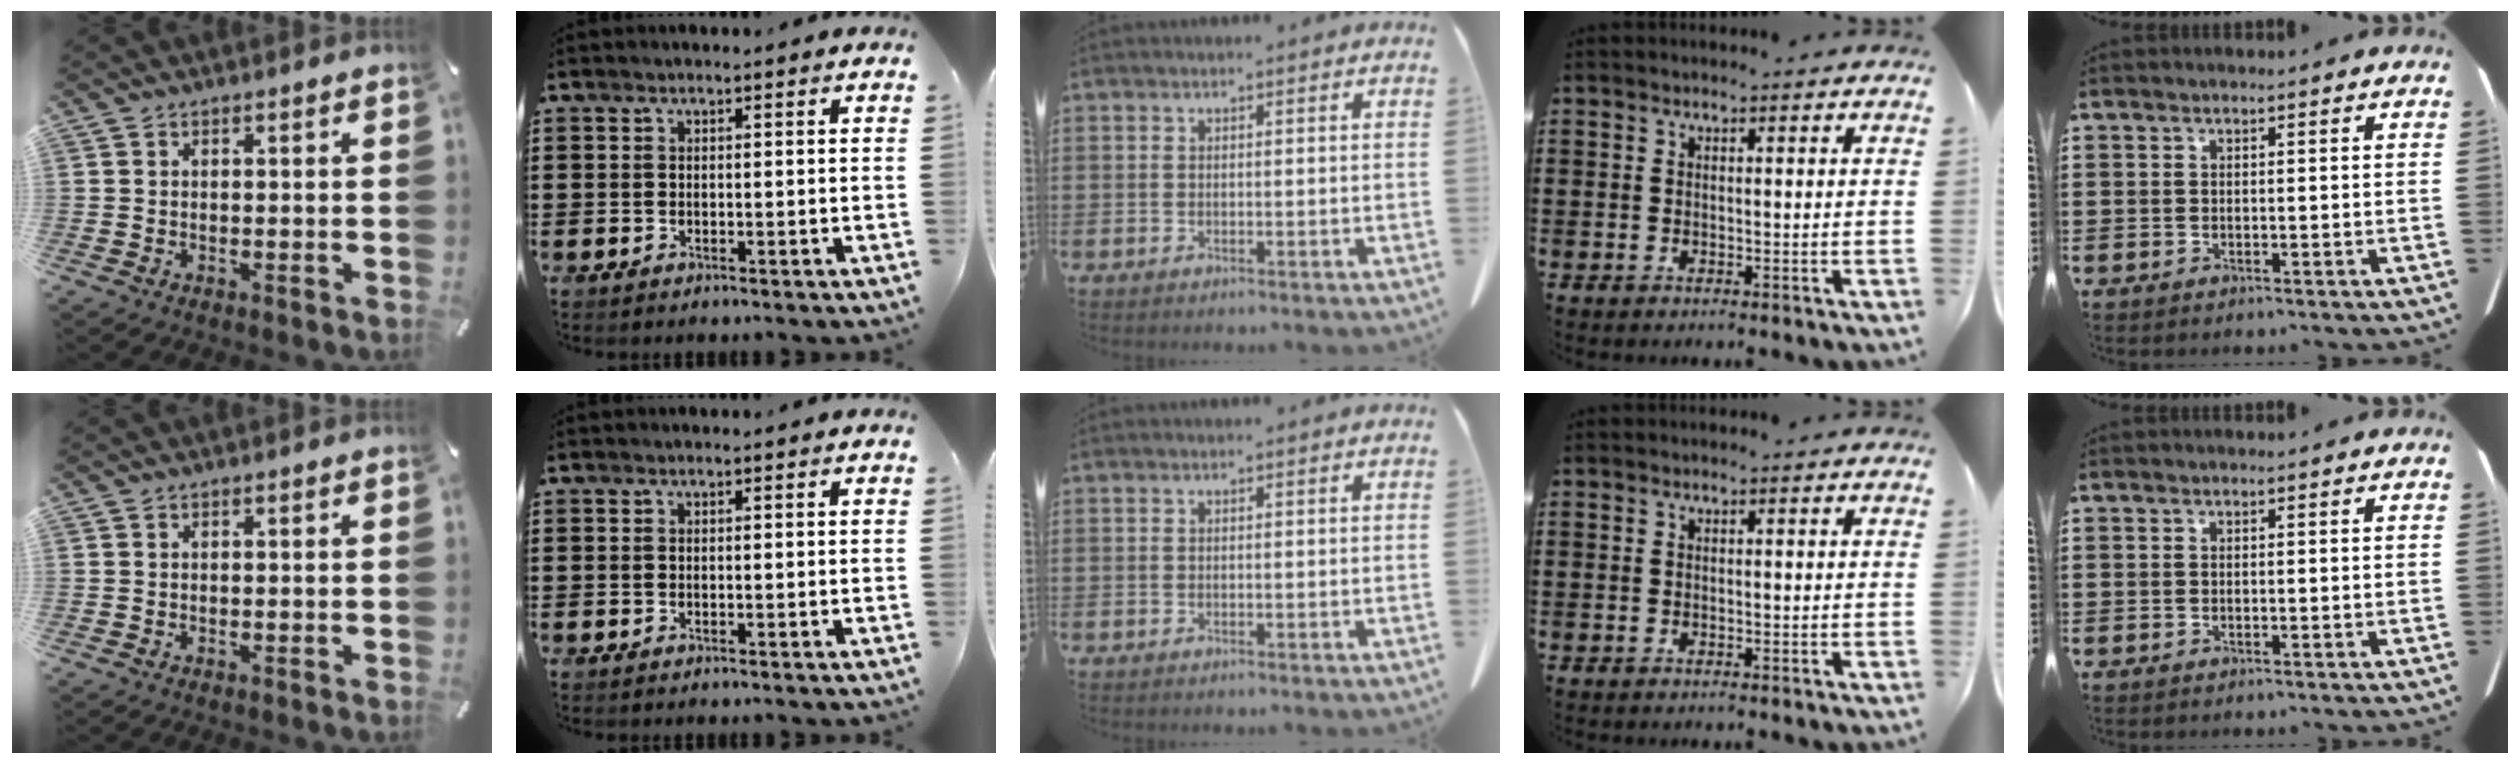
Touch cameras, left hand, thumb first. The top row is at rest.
{}